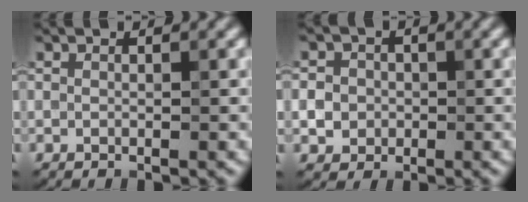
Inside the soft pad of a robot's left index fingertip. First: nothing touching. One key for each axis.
{"total": 4.9, "fx": -0.4, "fy": 4.5, "fz": 1.7, "tx": -0.011, "ty": 0.022, "tz": -0.031}